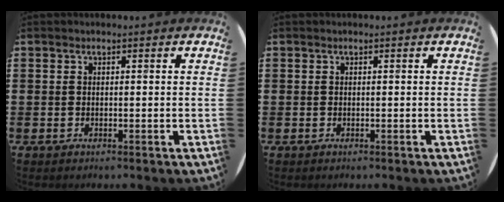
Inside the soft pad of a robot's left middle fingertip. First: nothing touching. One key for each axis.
{"total": 0.0}